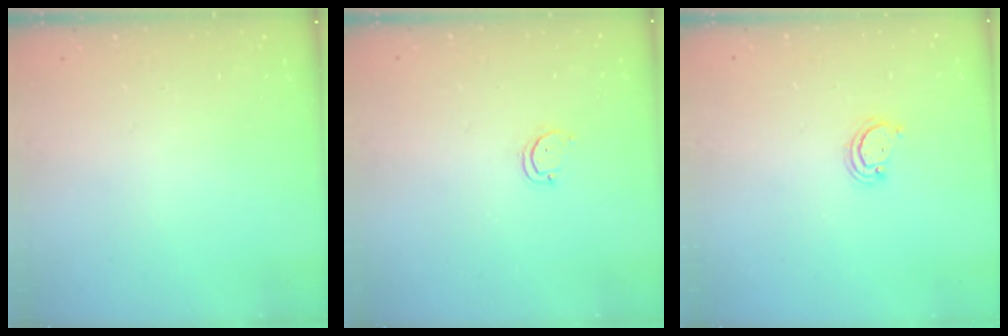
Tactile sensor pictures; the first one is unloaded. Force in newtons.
{"total": 2.6, "press": 2.6, "slide": 0.2}
{"total": 2.5, "press": 2.4, "slide": 0.2}